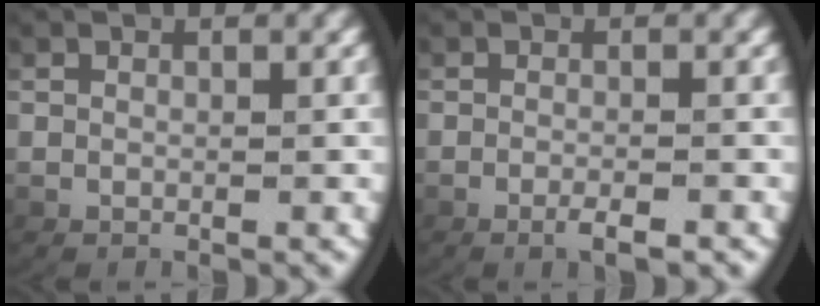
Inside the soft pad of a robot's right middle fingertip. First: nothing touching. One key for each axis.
{"total": 2.0, "fx": -1.5, "fy": 0.5, "fz": 1.3, "tx": -0.028, "ty": 0.005, "tz": -0.026}